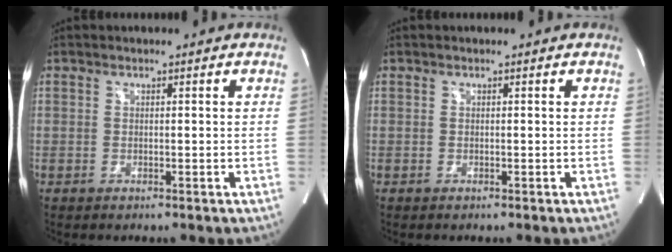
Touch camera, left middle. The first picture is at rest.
{"total": 0.0}